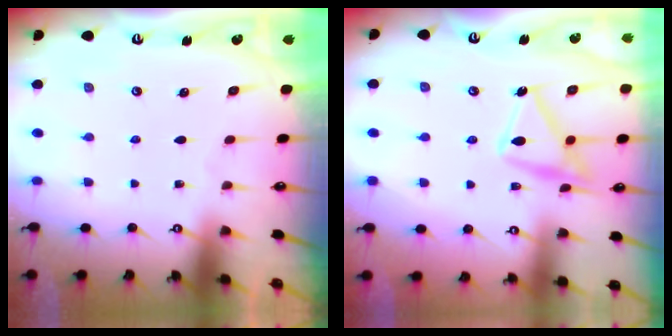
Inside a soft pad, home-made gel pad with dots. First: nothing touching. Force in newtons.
{"total": 16.6, "press": 16.6, "slide": 0.9}